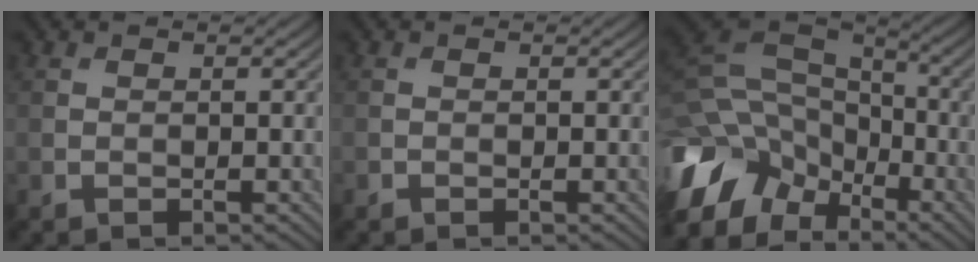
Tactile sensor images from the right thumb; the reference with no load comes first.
{"total": 0.0}
{"total": 15.2, "force": [-6.9, 11.1, 7.7], "torque": [-0.218, -0.017, -0.103]}